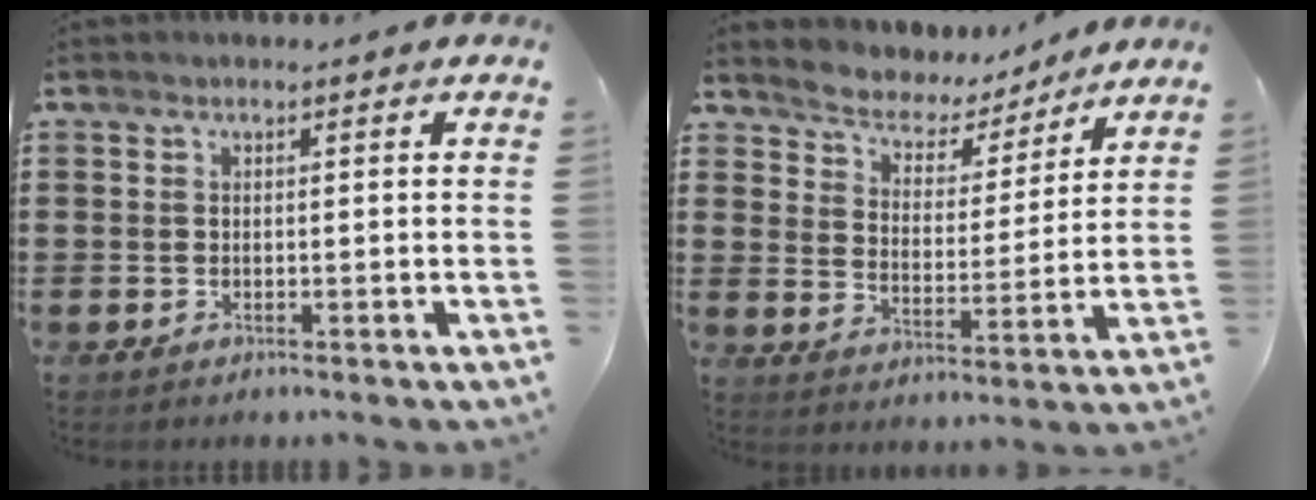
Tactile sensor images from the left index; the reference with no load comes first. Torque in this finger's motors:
{"motor_torque": [0.40, -0.40, 0.08, 0.03]}